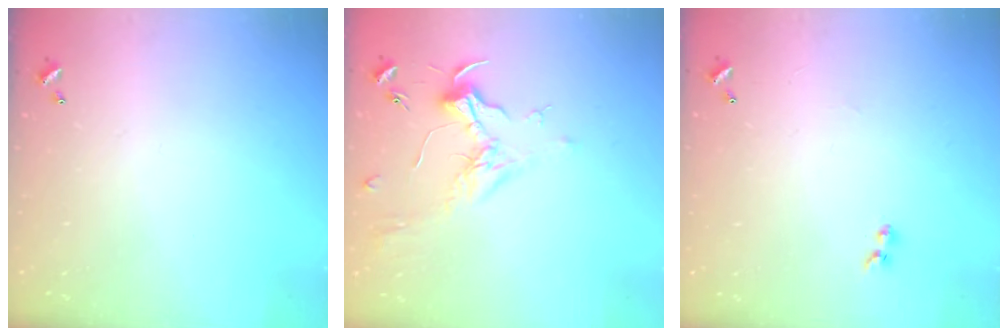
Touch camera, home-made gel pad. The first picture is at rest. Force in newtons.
{"total": 1.8, "press": 1.7, "slide": 0.6}
{"total": 1.3, "press": 1.1, "slide": 0.7}